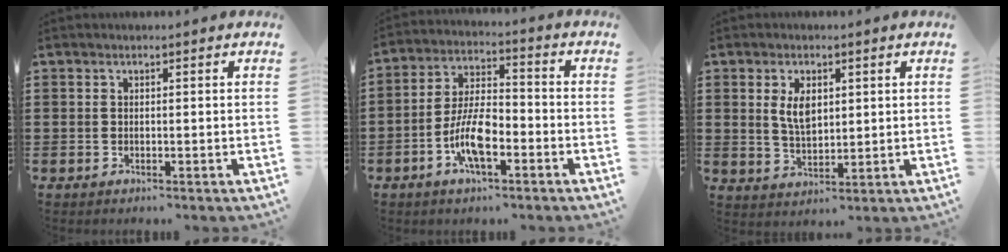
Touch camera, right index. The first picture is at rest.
{"total": 8.7, "force": [-3.5, 3.1, 7.3], "torque": [-0.167, -0.006, -0.072]}
{"total": 4.7, "force": [1.4, 2.5, 3.7], "torque": [-0.072, 0.006, 0.021]}